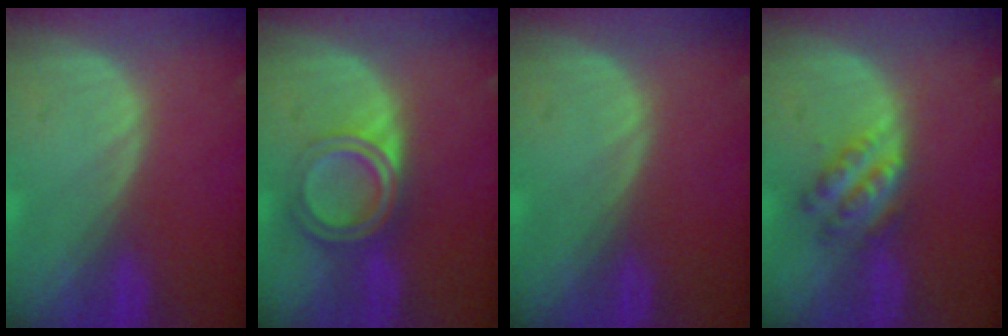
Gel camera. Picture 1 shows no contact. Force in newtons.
{"total": 6.3, "press": 5.3, "slide": 3.4}
{"total": 0.0}
{"total": 5.4, "press": 5.0, "slide": 2.2}